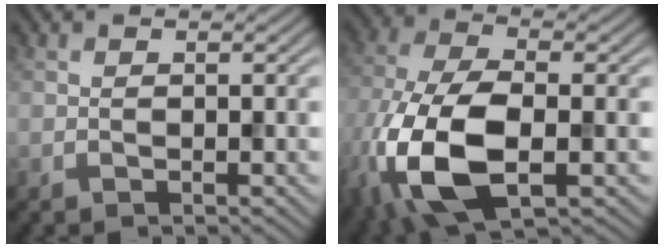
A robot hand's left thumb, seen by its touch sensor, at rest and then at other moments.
{"total": 15.7, "force": [-4.6, 8.1, 12.6], "torque": [-0.314, -0.035, -0.080]}